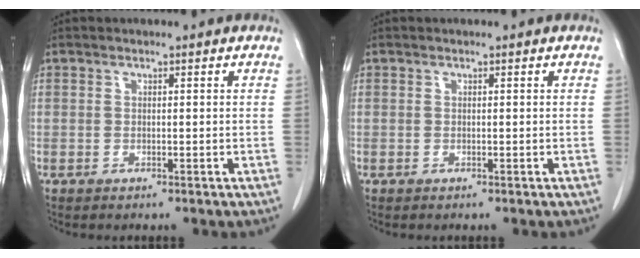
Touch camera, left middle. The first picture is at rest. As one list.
[{"total": 0.0}]